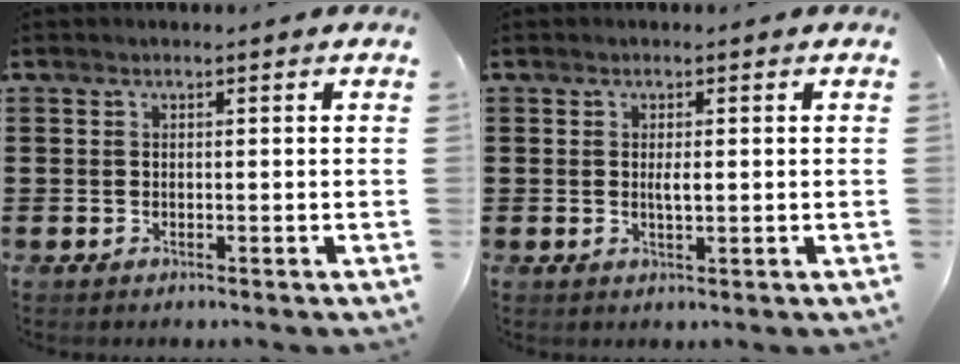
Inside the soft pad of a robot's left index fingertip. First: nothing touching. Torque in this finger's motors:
{"motor_torque": [0.43, -0.09, 0.09, 0.04]}